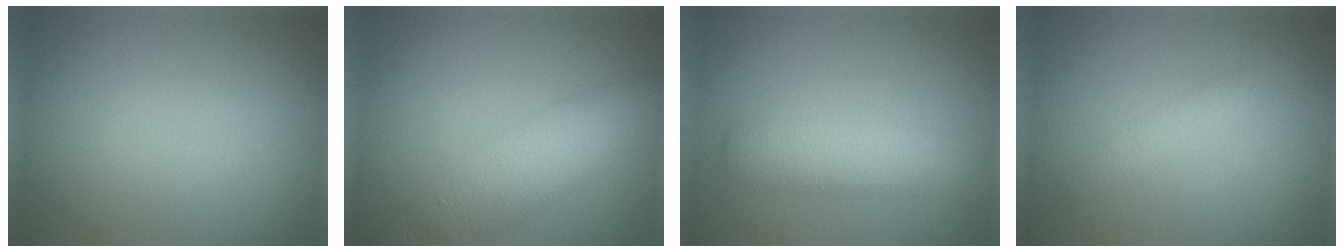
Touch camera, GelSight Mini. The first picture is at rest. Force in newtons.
{"total": 6.8, "press": 6.8, "slide": 0.2}
{"total": 4.2, "press": 4.2, "slide": 0.1}
{"total": 1.6, "press": 1.6, "slide": 0.0}